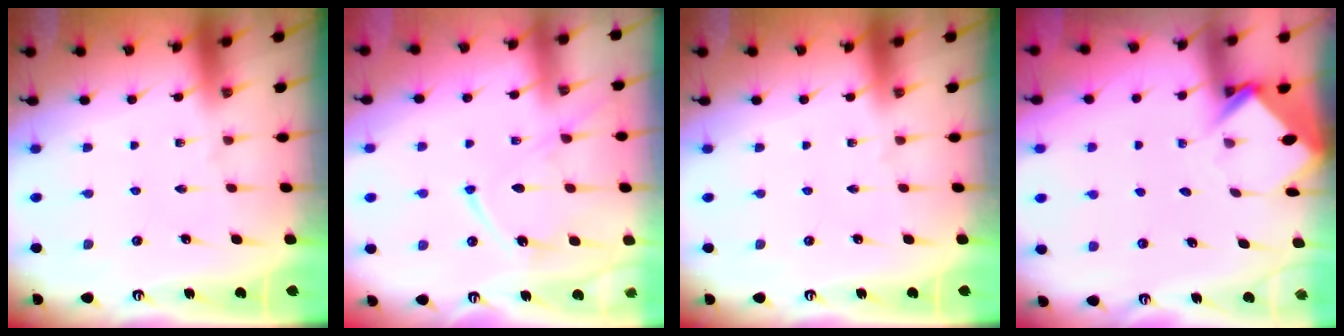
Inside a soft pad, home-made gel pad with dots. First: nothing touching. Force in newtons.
{"total": 13.6, "press": 13.5, "slide": 1.3}
{"total": 0.0}
{"total": 3.8, "press": 3.8, "slide": 0.2}